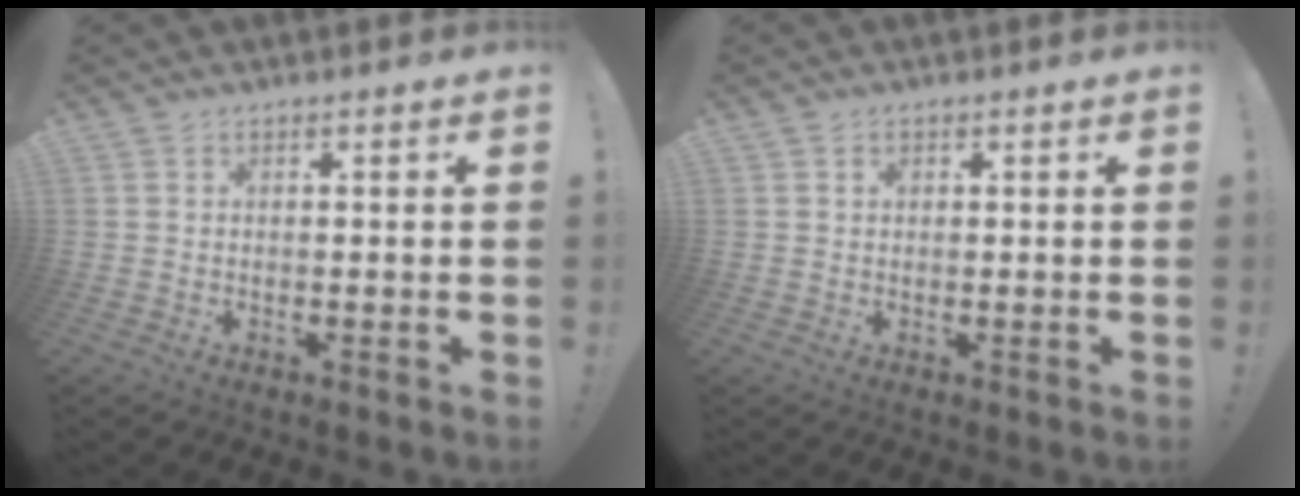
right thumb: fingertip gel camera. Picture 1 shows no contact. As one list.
[{"total": 0.9, "force": [0.4, 0.8, 0.2], "torque": [-0.002, 0.001, 0.008]}]